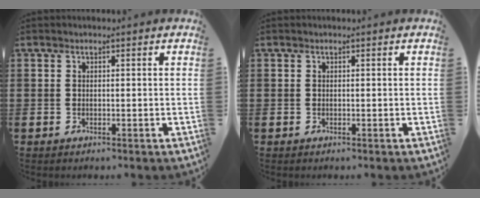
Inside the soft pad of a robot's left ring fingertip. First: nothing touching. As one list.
[{"total": 0.0}]